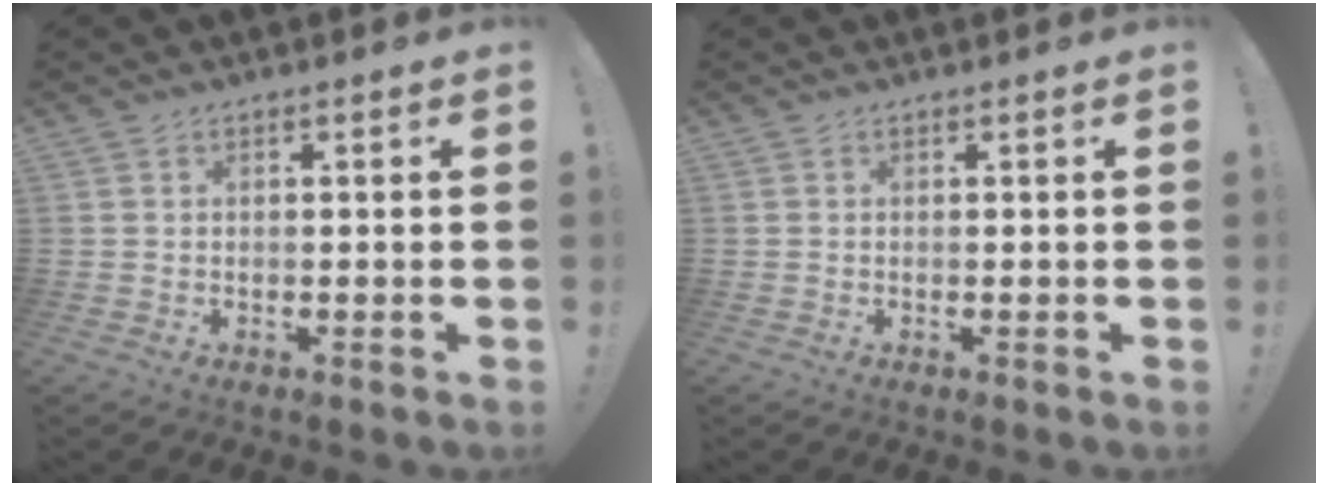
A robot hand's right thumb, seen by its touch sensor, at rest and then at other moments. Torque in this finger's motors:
{"motor_torque": [0.00, 0.00, 0.02, 0.00, 0.00]}